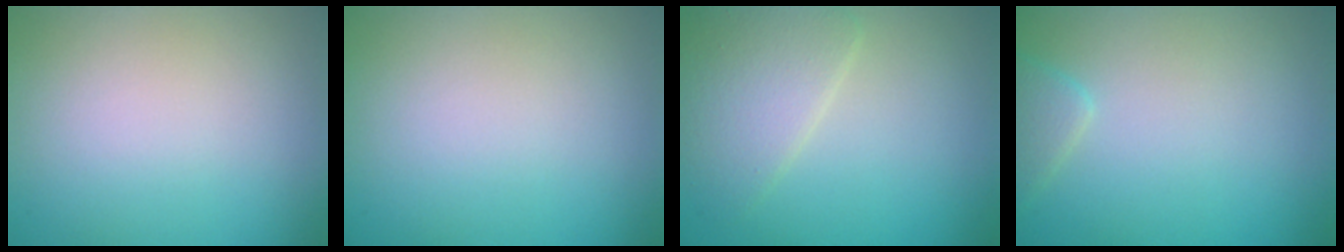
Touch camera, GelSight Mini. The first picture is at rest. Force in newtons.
{"total": 0.0}
{"total": 4.0, "press": 4.0, "slide": 0.2}
{"total": 1.6, "press": 1.6, "slide": 0.1}